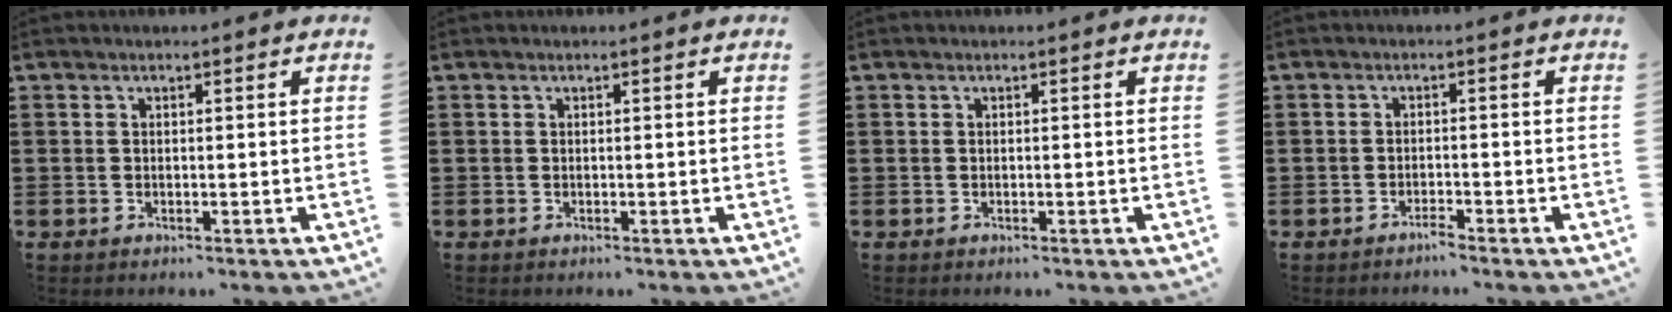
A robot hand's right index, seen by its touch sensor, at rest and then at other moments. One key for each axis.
{"total": 0.0}
{"total": 0.0}
{"total": 1.4, "fx": -1.4, "fy": -0.1, "fz": 0.2, "tx": -0.007, "ty": -0.001, "tz": -0.027}